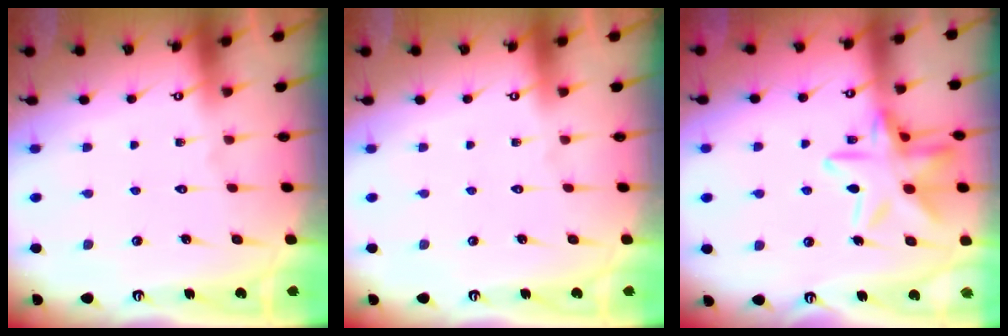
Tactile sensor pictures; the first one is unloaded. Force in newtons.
{"total": 0.0}
{"total": 17.4, "press": 17.3, "slide": 1.2}